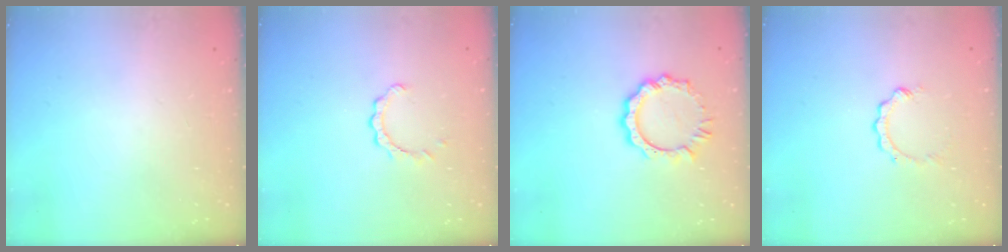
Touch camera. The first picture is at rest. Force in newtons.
{"total": 3.3, "press": 3.3, "slide": 0.3}
{"total": 7.7, "press": 7.7, "slide": 0.7}
{"total": 2.8, "press": 2.8, "slide": 0.4}